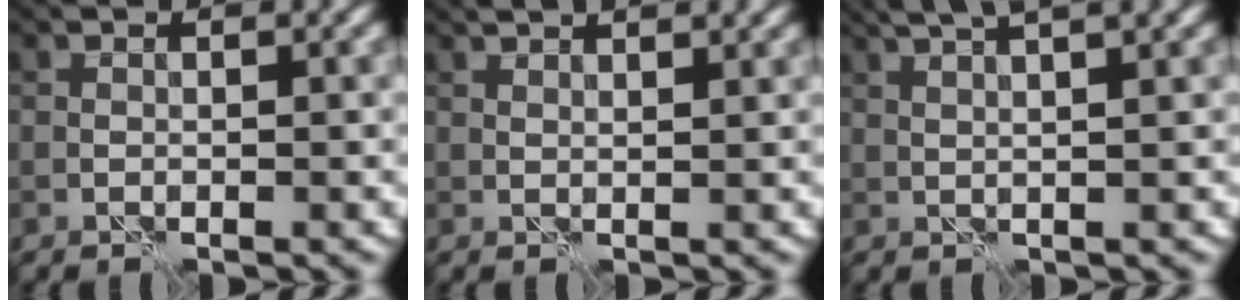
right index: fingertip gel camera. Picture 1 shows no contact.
{"total": 4.7, "force": [3.3, 1.7, 2.8], "torque": [-0.025, 0.033, 0.022]}
{"total": 6.7, "force": [4.2, 2.0, 4.9], "torque": [-0.061, 0.040, 0.040]}